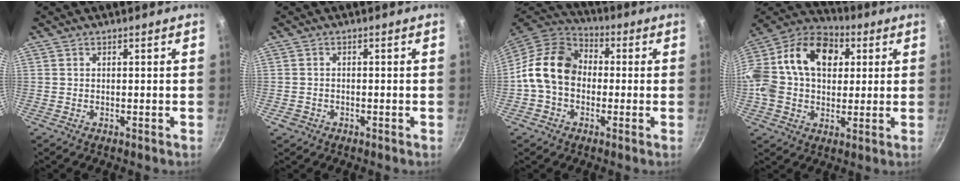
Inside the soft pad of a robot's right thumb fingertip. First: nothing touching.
{"total": 1.7, "force": [-0.8, 1.3, 0.6], "torque": [-0.015, 0.007, -0.010]}
{"total": 13.3, "force": [-0.4, 10.3, 8.4], "torque": [-0.121, 0.030, -0.028]}
{"total": 22.6, "force": [4.4, 16.1, 15.3], "torque": [-0.275, 0.033, 0.057]}